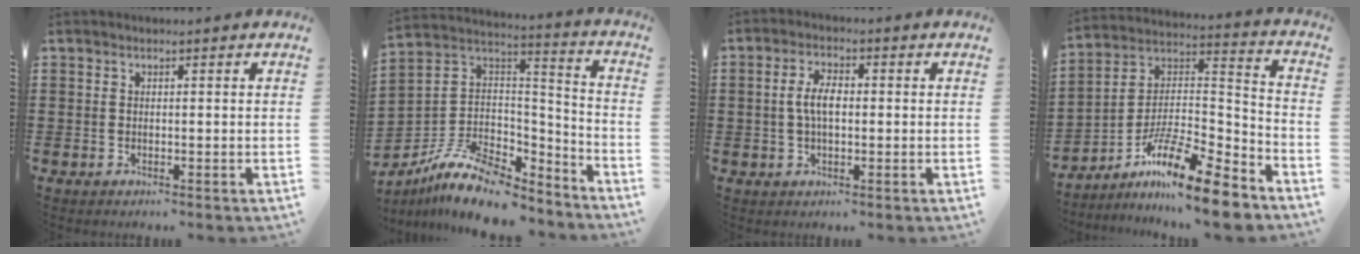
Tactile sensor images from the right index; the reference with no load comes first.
{"total": 12.0, "force": [-8.7, 5.3, 6.4], "torque": [-0.138, 0.021, -0.163]}
{"total": 4.5, "force": [0.0, 2.1, 4.0], "torque": [-0.085, 0.004, -0.004]}
{"total": 13.4, "force": [-10.0, 2.2, 8.7], "torque": [-0.155, 0.020, -0.188]}